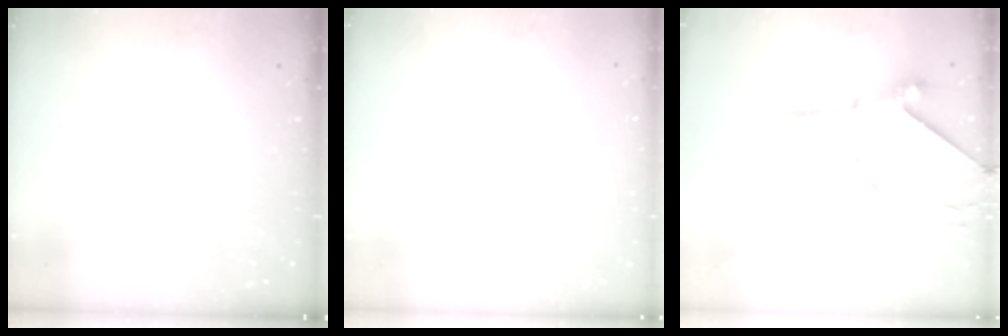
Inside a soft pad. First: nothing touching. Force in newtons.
{"total": 2.6, "press": 2.6, "slide": 0.2}
{"total": 14.4, "press": 14.4, "slide": 1.3}